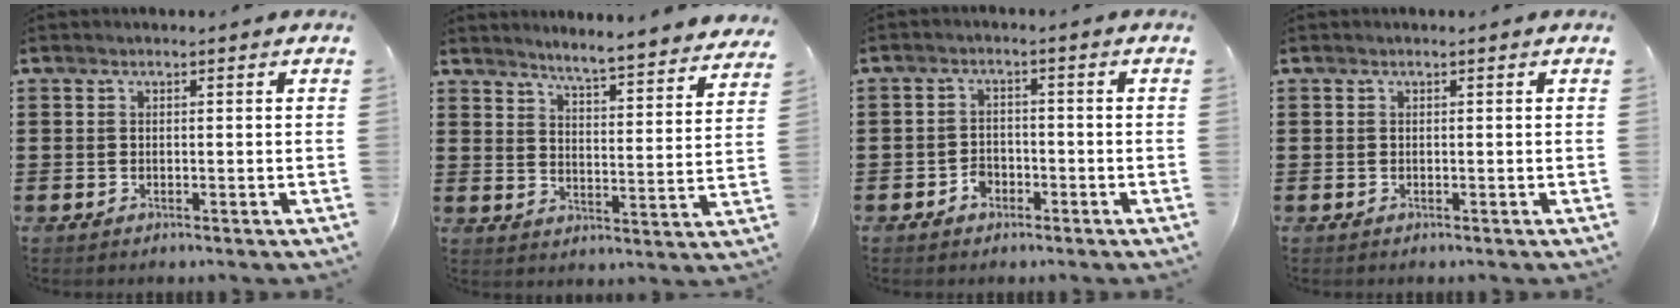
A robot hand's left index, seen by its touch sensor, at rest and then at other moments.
{"total": 4.5, "force": [4.3, -1.0, 0.6], "torque": [-0.034, -0.039, 0.069]}
{"total": 2.4, "force": [-1.6, 1.6, 0.8], "torque": [-0.020, 0.003, -0.035]}
{"total": 0.0}